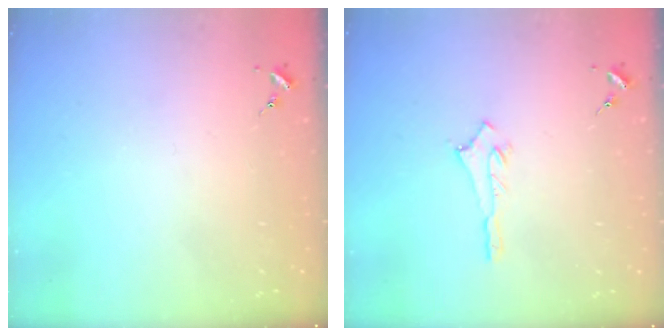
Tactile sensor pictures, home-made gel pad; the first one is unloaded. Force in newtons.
{"total": 2.9, "press": 2.9, "slide": 0.2}